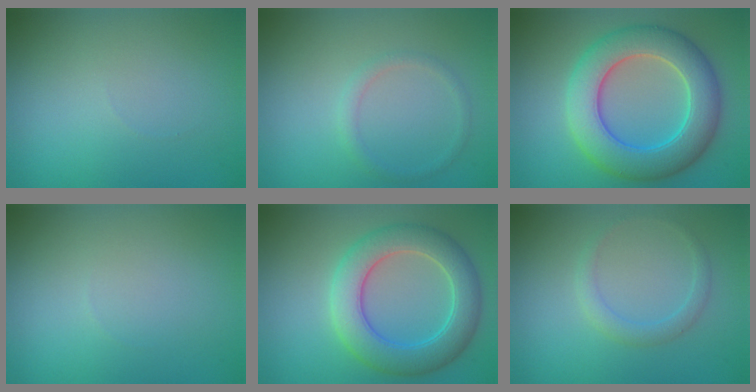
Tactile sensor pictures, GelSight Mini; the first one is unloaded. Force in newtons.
{"total": 1.2, "press": 1.2, "slide": 0.0}
{"total": 8.3, "press": 8.3, "slide": 0.2}
{"total": 0.0}
{"total": 6.2, "press": 6.2, "slide": 0.4}
{"total": 1.6, "press": 1.6, "slide": 0.2}